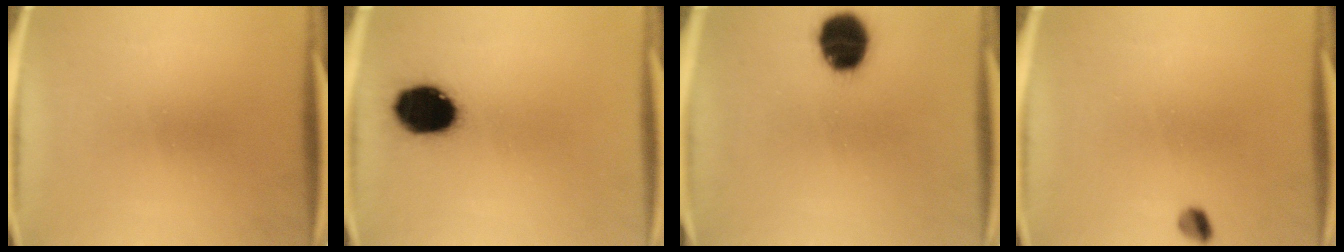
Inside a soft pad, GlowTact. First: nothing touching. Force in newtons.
{"total": 14.5}
{"total": 12.5}
{"total": 2.3}